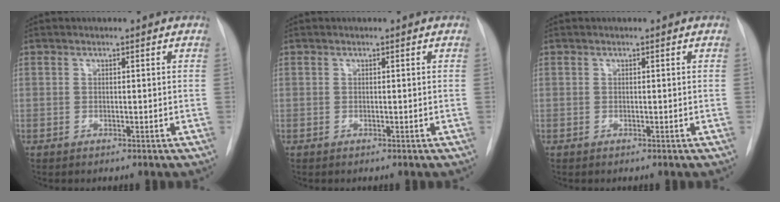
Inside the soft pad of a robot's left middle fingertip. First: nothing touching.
{"total": 0.0}
{"total": 0.0}